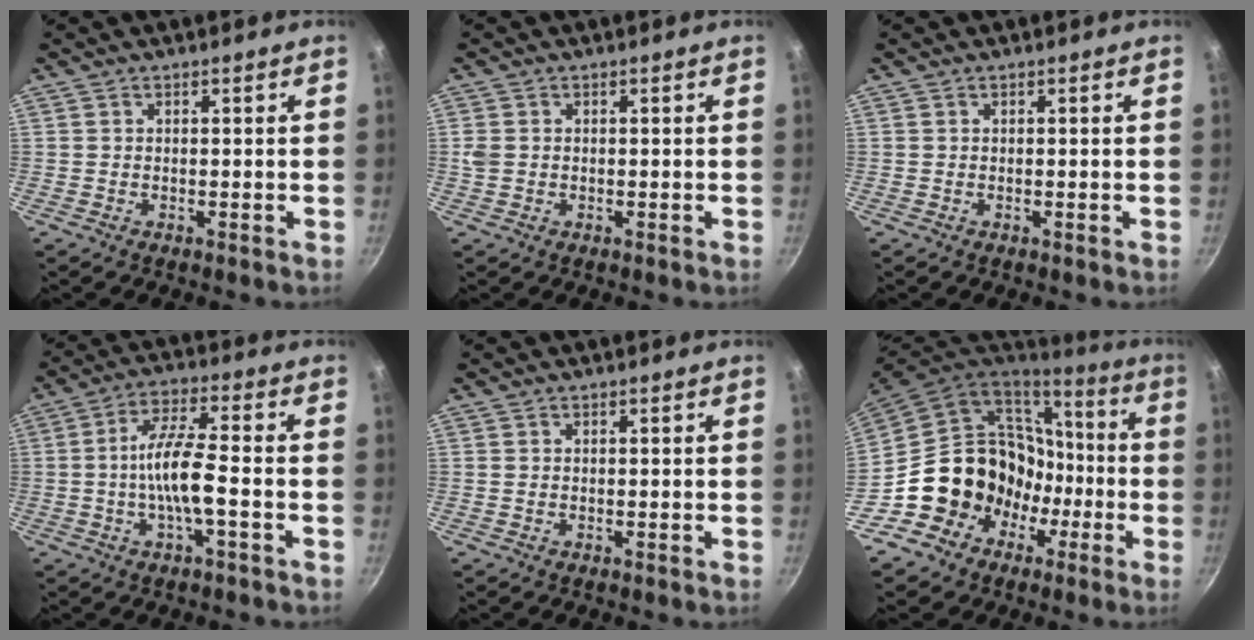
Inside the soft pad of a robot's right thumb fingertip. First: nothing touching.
{"total": 2.1, "force": [0.1, 1.7, 1.2], "torque": [-0.023, 0.002, 0.002]}
{"total": 0.0}
{"total": 9.2, "force": [-2.1, 2.0, 8.7], "torque": [-0.168, 0.026, -0.047]}
{"total": 0.0}
{"total": 17.0, "force": [-4.4, 14.9, 6.9], "torque": [-0.072, 0.065, -0.054]}